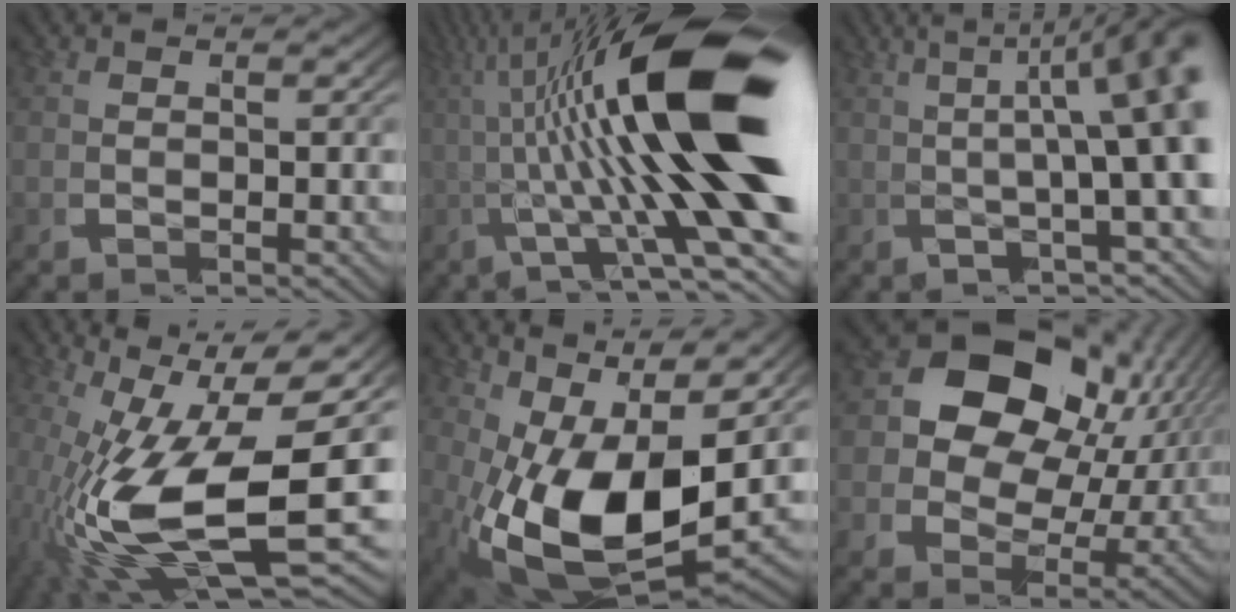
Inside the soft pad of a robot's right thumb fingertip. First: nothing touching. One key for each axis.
{"total": 12.1, "fx": 0.8, "fy": 4.2, "fz": 11.3, "tx": -0.191, "ty": -0.012, "tz": 0.006}
{"total": 7.5, "fx": 1.7, "fy": 3.6, "fz": 6.3, "tx": -0.075, "ty": 0.008, "tz": 0.011}
{"total": 15.4, "fx": -2.4, "fy": 8.5, "fz": 12.6, "tx": -0.275, "ty": -0.065, "tz": -0.018}
{"total": 14.2, "fx": 0.4, "fy": 8.5, "fz": 11.3, "tx": -0.241, "ty": -0.054, "tz": 0.028}
{"total": 13.5, "fx": 1.7, "fy": 10.5, "fz": 8.2, "tx": -0.165, "ty": -0.023, "tz": 0.016}